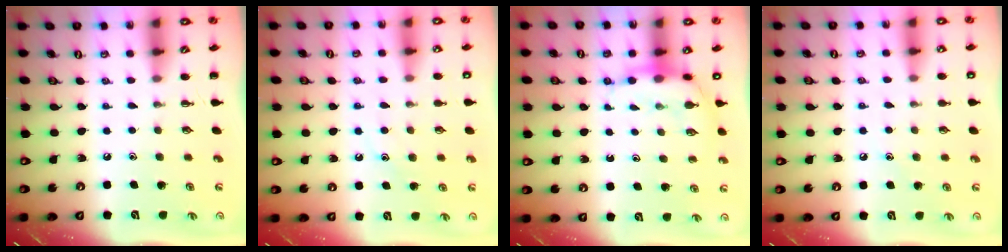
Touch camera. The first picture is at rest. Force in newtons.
{"total": 9.4, "press": 9.3, "slide": 1.4}
{"total": 7.9, "press": 7.8, "slide": 1.5}
{"total": 6.2, "press": 6.0, "slide": 1.6}